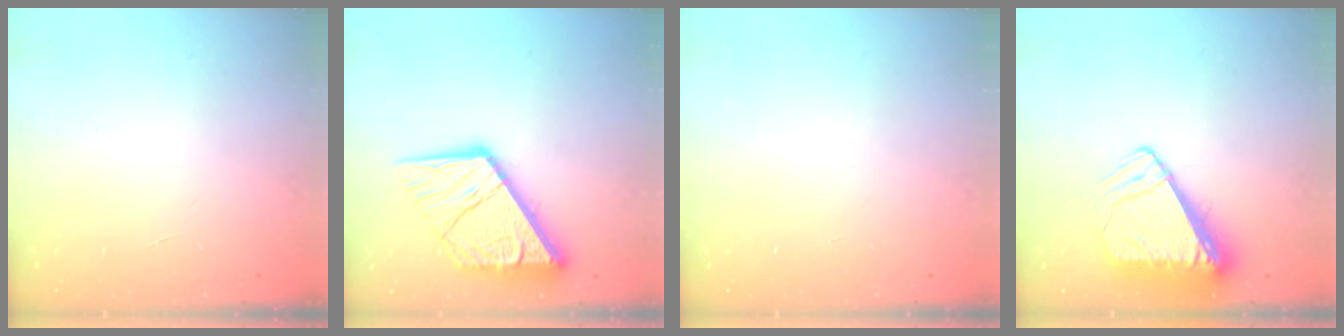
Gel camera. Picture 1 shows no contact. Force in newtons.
{"total": 17.4, "press": 17.3, "slide": 1.9}
{"total": 1.5, "press": 1.4, "slide": 0.2}
{"total": 9.0, "press": 8.9, "slide": 1.2}